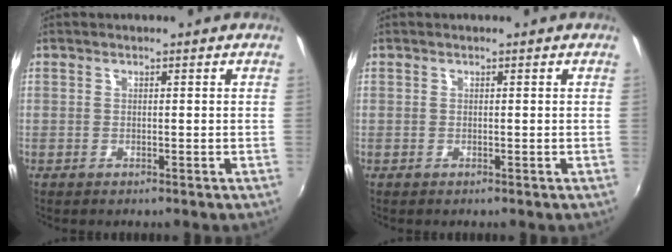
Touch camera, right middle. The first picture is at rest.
{"total": 0.0}